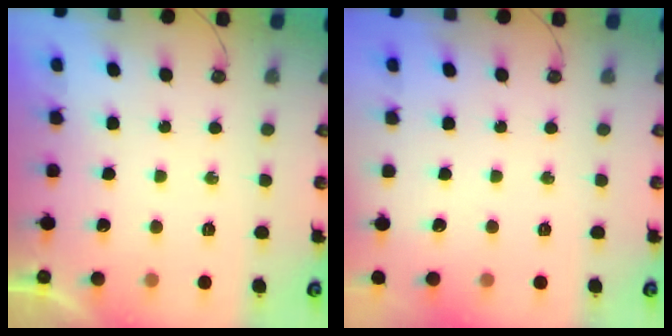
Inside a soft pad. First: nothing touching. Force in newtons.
{"total": 0.0}